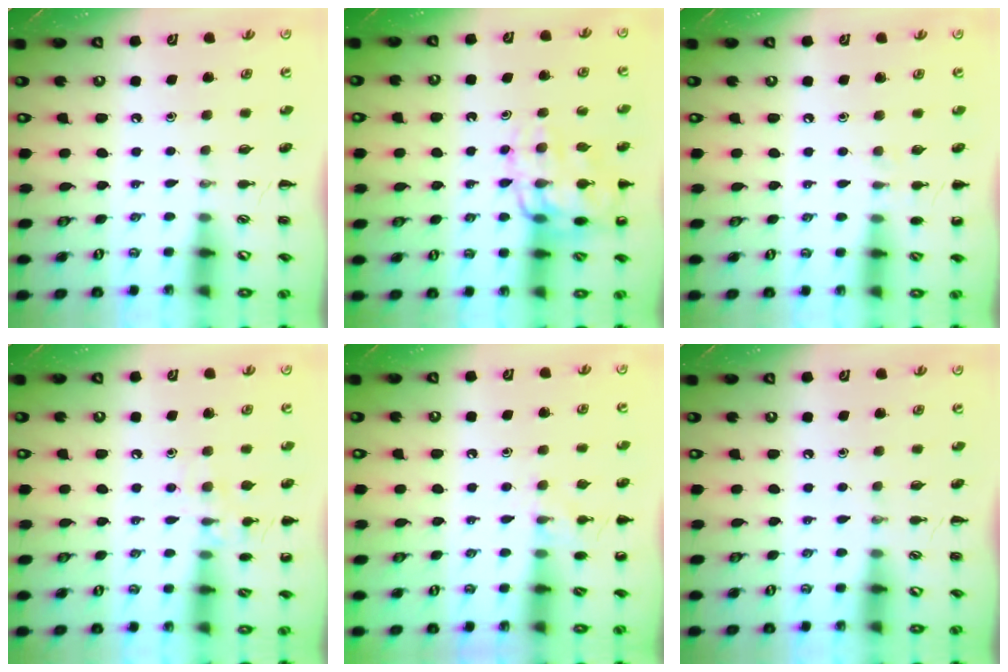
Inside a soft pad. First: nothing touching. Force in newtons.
{"total": 14.6, "press": 14.5, "slide": 1.8}
{"total": 4.3, "press": 4.1, "slide": 1.3}
{"total": 8.9, "press": 8.7, "slide": 2.0}
{"total": 7.1, "press": 6.8, "slide": 2.1}
{"total": 0.0}